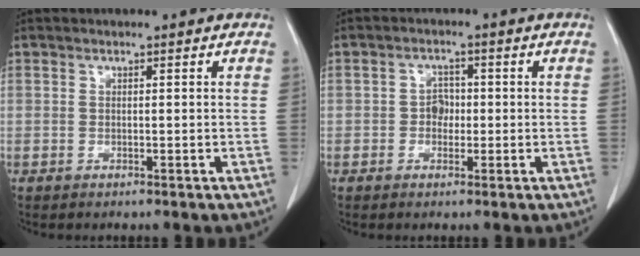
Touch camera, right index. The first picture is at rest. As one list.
[{"total": 2.6, "force": [-0.4, 2.0, 1.5], "torque": [-0.019, 0.008, -0.008]}]